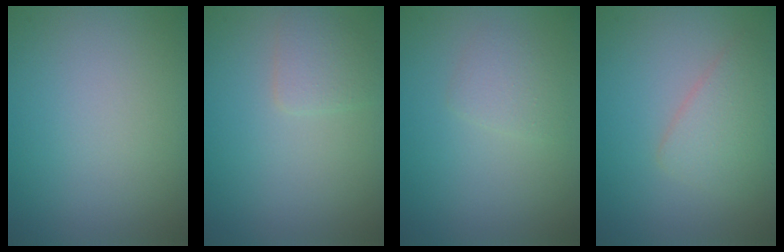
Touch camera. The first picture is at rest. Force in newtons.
{"total": 1.6, "press": 1.6, "slide": 0.1}
{"total": 1.5, "press": 1.5, "slide": 0.2}
{"total": 2.6, "press": 2.6, "slide": 0.1}